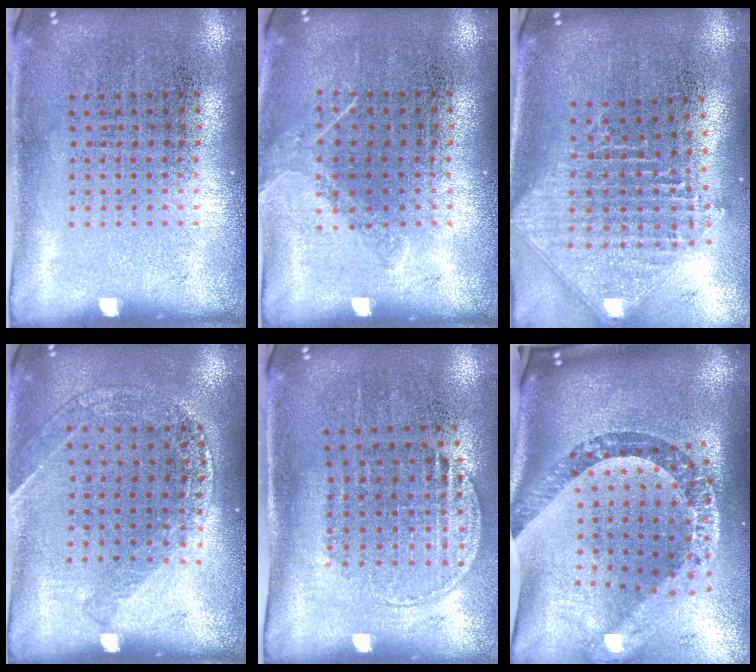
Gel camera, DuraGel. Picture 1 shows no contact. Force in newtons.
{"total": 0.9, "press": 0.9, "slide": 0.4}
{"total": 2.5, "press": 2.0, "slide": 1.6}
{"total": 1.3, "press": 1.3, "slide": 0.1}
{"total": 1.5, "press": 1.3, "slide": 0.8}
{"total": 3.6, "press": 2.5, "slide": 2.6}